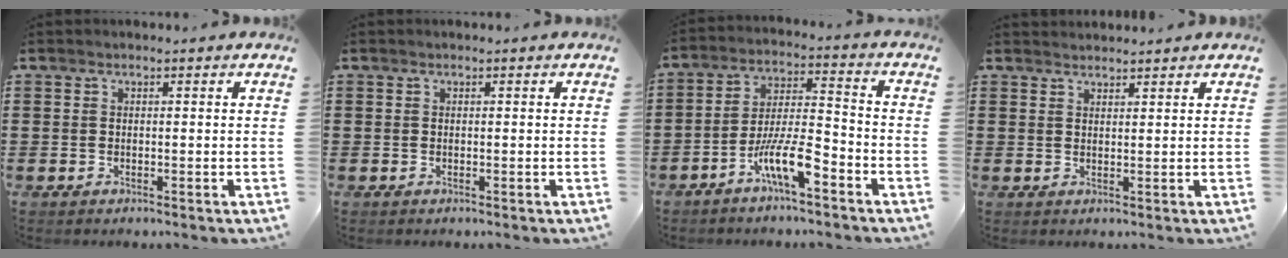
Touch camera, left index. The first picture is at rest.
{"total": 0.0}
{"total": 9.4, "force": [-5.8, 2.0, 7.1], "torque": [-0.153, 0.000, -0.113]}
{"total": 1.5, "force": [1.5, 0.2, 0.0], "torque": [-0.004, 0.002, 0.030]}